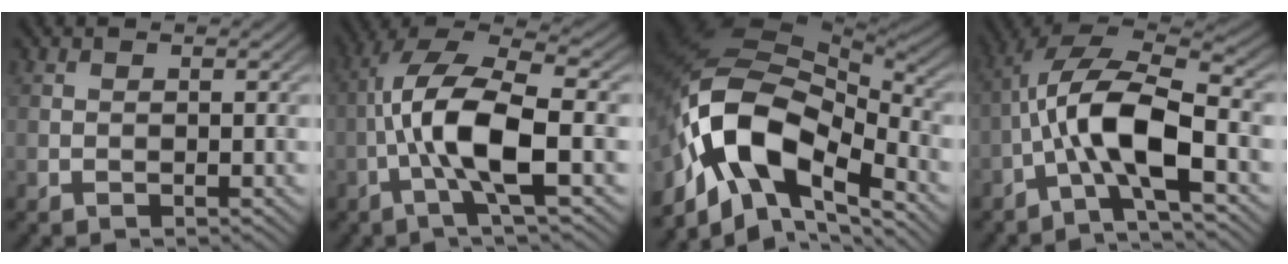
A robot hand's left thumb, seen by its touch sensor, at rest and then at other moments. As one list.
[{"total": 11.1, "force": [-2.3, 3.2, 10.3], "torque": [-0.208, 0.014, -0.053]}, {"total": 16.1, "force": [-6.5, 7.8, 12.5], "torque": [-0.244, -0.004, -0.133]}, {"total": 11.0, "force": [-3.3, 3.7, 9.8], "torque": [-0.196, 0.010, -0.071]}]